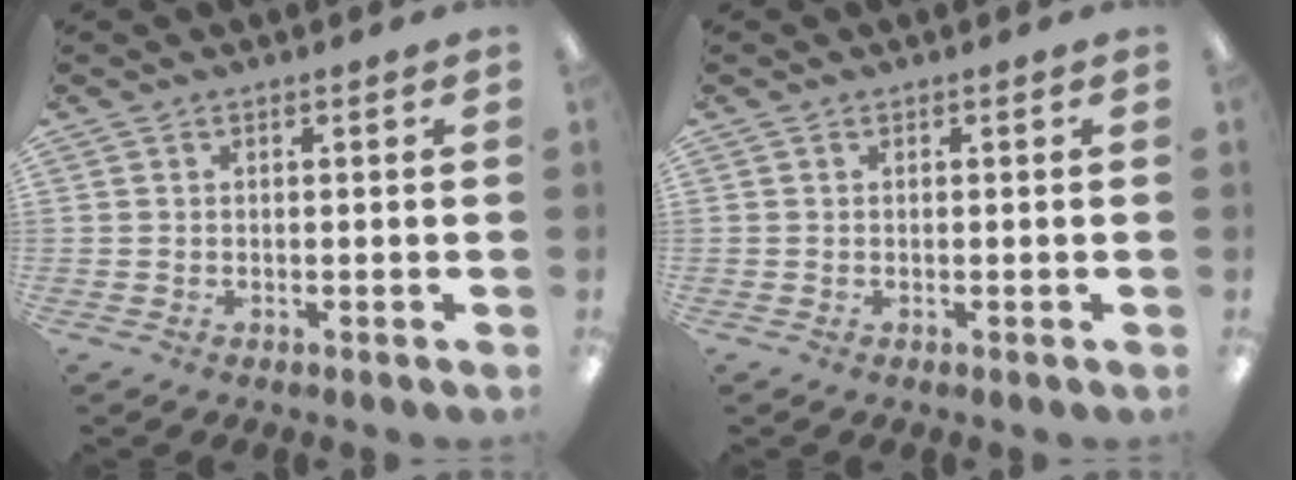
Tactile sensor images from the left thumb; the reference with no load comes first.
{"total": 0.0}